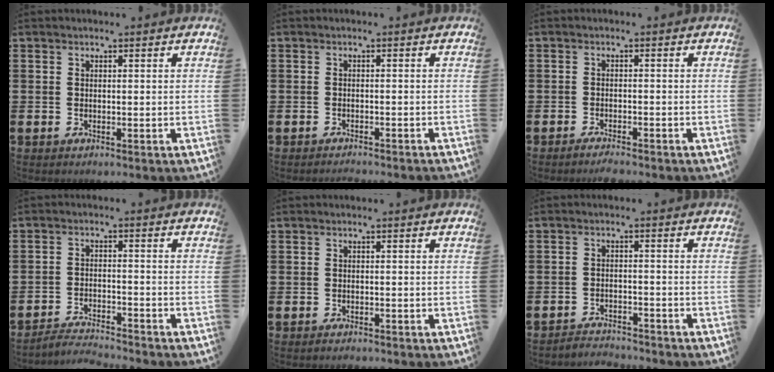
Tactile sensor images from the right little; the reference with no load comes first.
{"total": 1.0, "force": [-1.0, -0.2, 0.0], "torque": [0.000, 0.000, -0.020]}
{"total": 1.7, "force": [-1.6, 0.1, 0.6], "torque": [-0.011, 0.003, -0.032]}
{"total": 3.1, "force": [-3.1, -0.1, 0.1], "torque": [-0.004, 0.003, -0.065]}
{"total": 0.6, "force": [-0.6, 0.1, 0.0], "torque": [-0.003, -0.003, -0.012]}
{"total": 2.5, "force": [-2.5, 0.1, -0.4], "torque": [-0.001, 0.003, -0.056]}